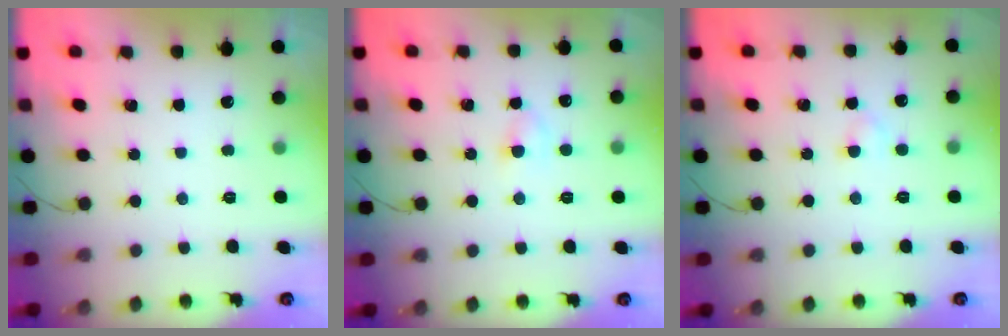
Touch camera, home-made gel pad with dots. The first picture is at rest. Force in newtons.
{"total": 2.7, "press": 2.4, "slide": 1.2}
{"total": 2.4, "press": 2.2, "slide": 1.0}